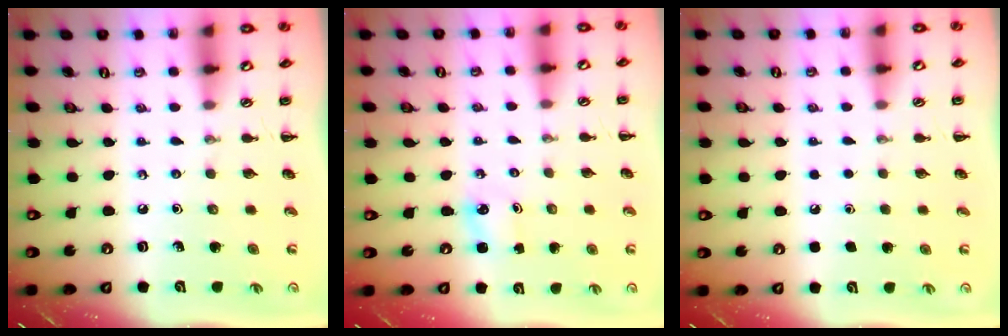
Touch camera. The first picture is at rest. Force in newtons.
{"total": 1.4, "press": 1.4, "slide": 0.3}
{"total": 2.3, "press": 2.3, "slide": 0.1}